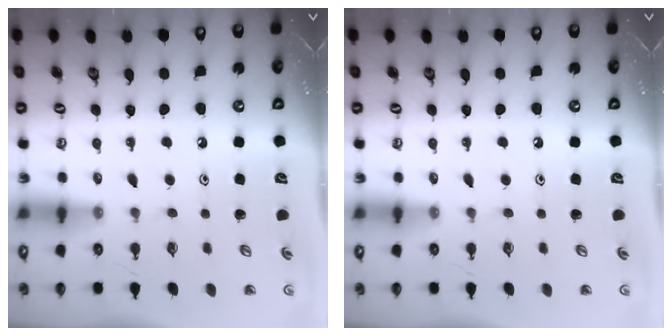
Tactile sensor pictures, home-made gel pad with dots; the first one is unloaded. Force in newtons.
{"total": 0.0}